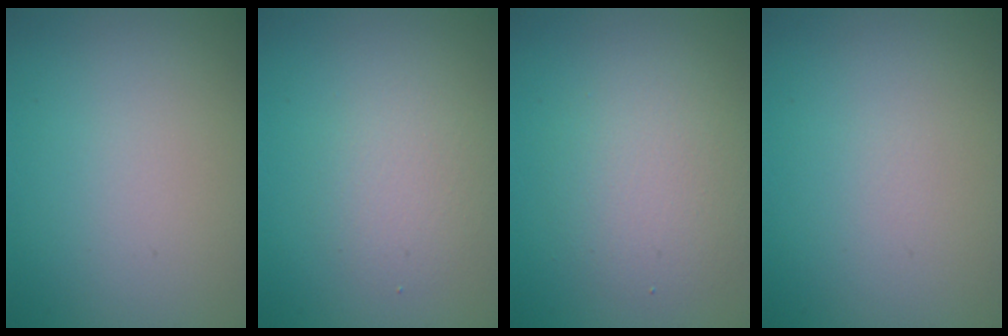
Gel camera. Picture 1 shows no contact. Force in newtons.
{"total": 2.3, "press": 2.3, "slide": 0.1}
{"total": 3.6, "press": 3.6, "slide": 0.2}
{"total": 0.0}